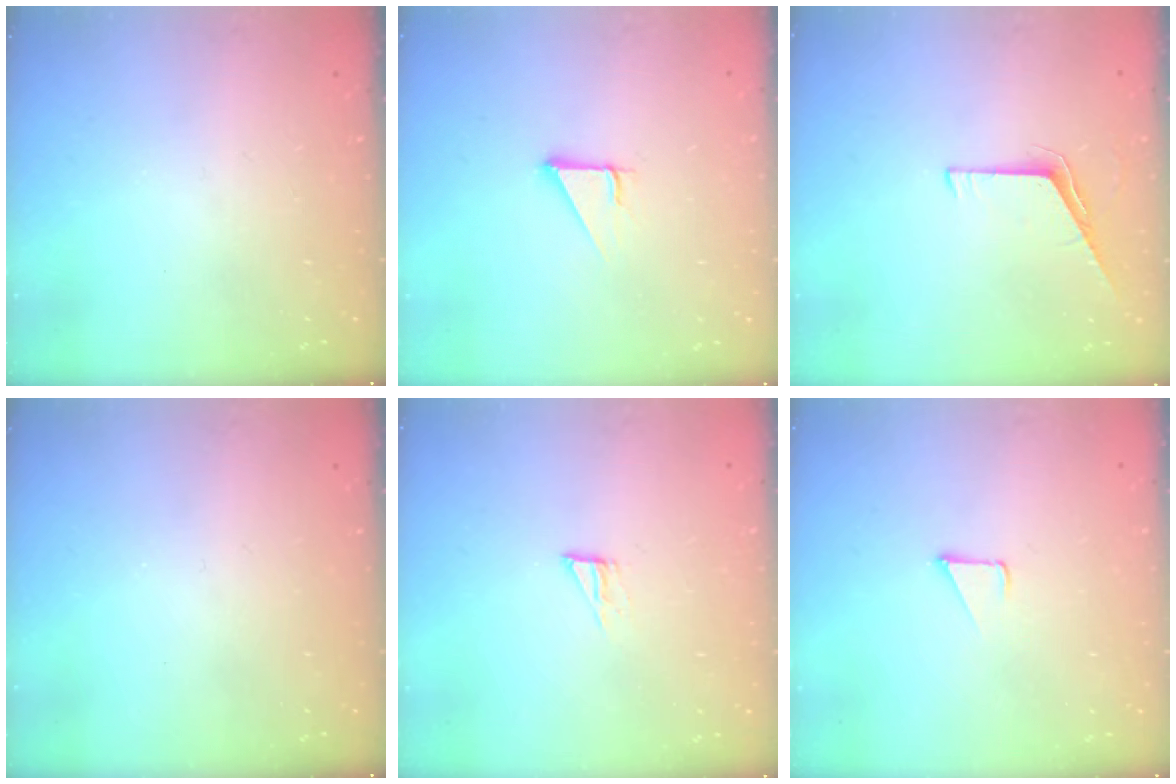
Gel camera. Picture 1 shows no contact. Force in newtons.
{"total": 2.9, "press": 2.9, "slide": 0.1}
{"total": 5.4, "press": 5.3, "slide": 0.6}
{"total": 0.0}
{"total": 4.3, "press": 4.3, "slide": 0.3}
{"total": 2.3, "press": 2.3, "slide": 0.2}